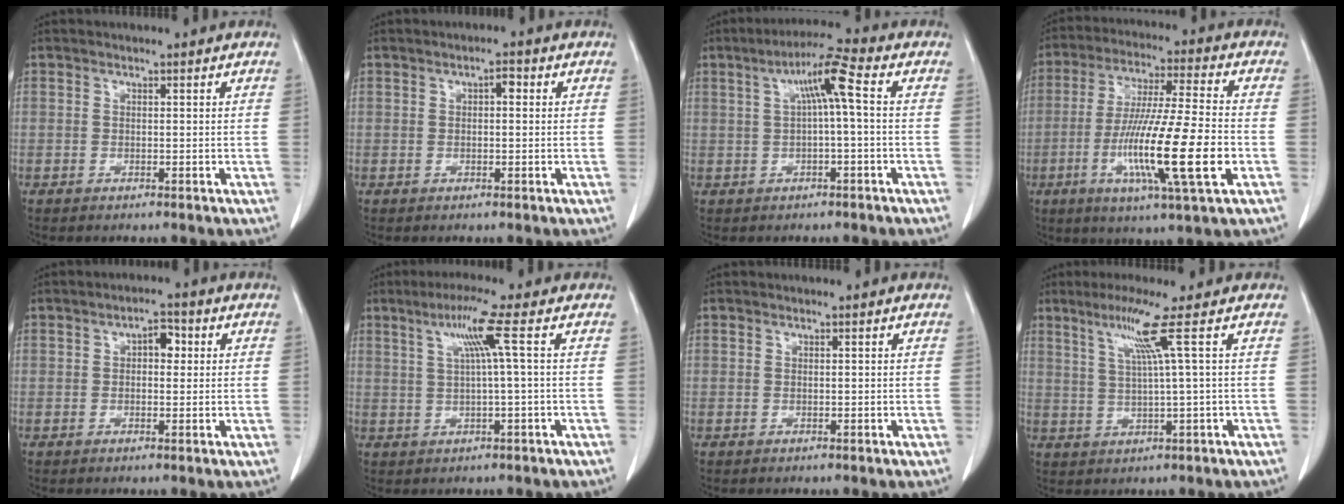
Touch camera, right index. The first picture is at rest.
{"total": 2.1, "force": [0.4, 1.0, 1.8], "torque": [-0.029, 0.009, 0.005]}
{"total": 6.7, "force": [1.1, 0.5, 6.6], "torque": [-0.119, 0.023, 0.019]}
{"total": 17.9, "force": [-4.8, 0.7, 17.2], "torque": [-0.320, -0.022, -0.086]}
{"total": 3.8, "force": [0.8, 2.1, 3.1], "torque": [-0.051, 0.018, 0.012]}
{"total": 6.0, "force": [1.7, -1.2, 5.6], "torque": [-0.107, 0.011, 0.038]}
{"total": 0.0}
{"total": 6.2, "force": [2.6, -1.9, 5.3], "torque": [-0.107, 0.001, 0.060]}